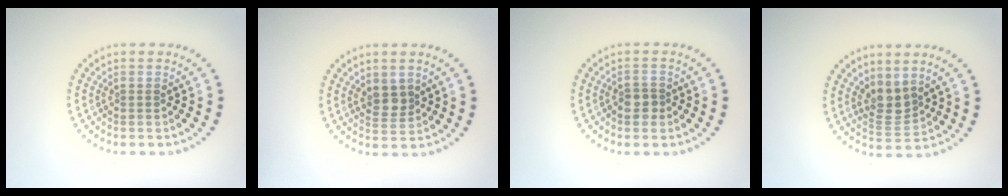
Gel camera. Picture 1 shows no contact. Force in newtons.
{"total": 2.0, "press": 1.9, "slide": 0.8}
{"total": 1.8, "press": 1.7, "slide": 0.7}
{"total": 2.7, "press": 2.2, "slide": 1.6}